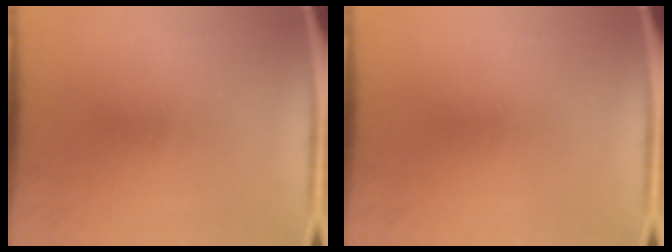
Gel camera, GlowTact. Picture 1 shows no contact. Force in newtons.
{"total": 0.0}